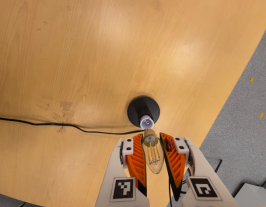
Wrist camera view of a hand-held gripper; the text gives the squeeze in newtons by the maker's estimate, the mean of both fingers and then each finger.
{"total": 24.0, "left": 25.1, "right": 22.9}